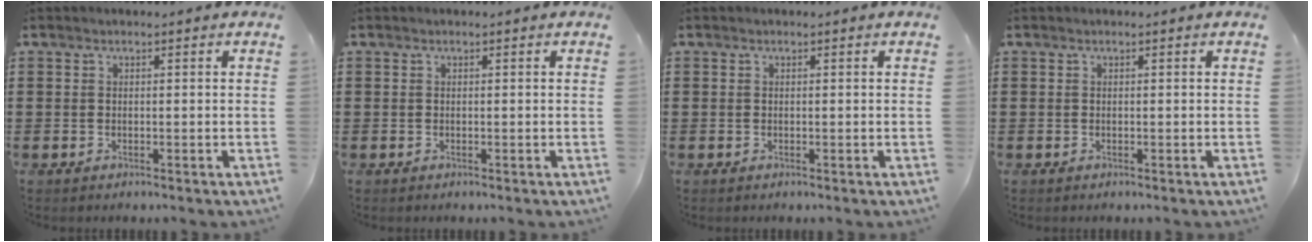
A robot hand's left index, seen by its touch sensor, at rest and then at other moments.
{"total": 0.0}
{"total": 0.0}
{"total": 0.0}